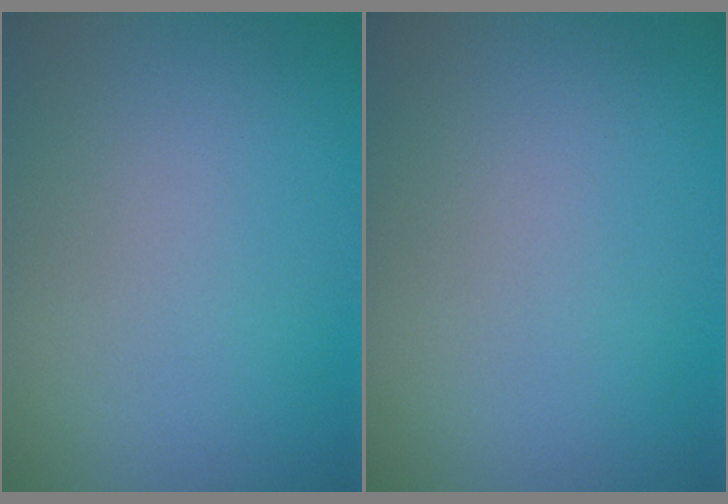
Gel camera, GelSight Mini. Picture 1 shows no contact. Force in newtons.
{"total": 0.0}